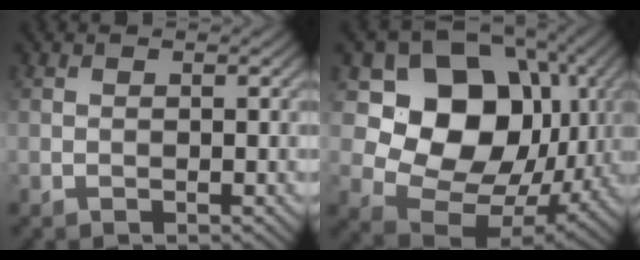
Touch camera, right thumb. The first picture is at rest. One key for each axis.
{"total": 15.9, "fx": 3.3, "fy": 12.5, "fz": 9.4, "tx": -0.169, "ty": -0.005, "tz": 0.059}